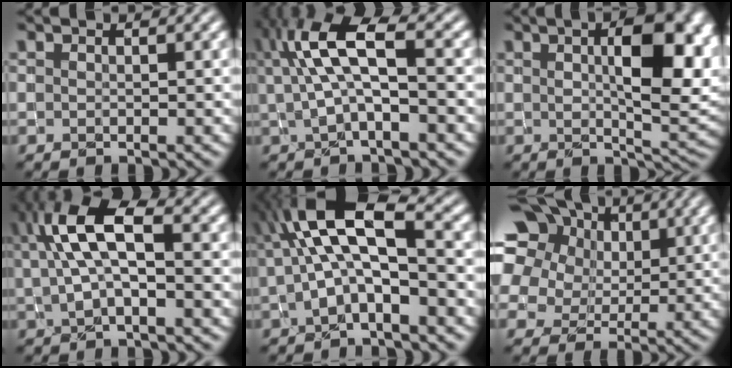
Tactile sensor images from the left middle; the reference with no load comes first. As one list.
[{"total": 6.3, "force": [1.1, 2.0, 5.9], "torque": [-0.124, 0.008, 0.016]}, {"total": 10.1, "force": [2.3, 3.6, 9.2], "torque": [-0.120, 0.002, 0.038]}, {"total": 6.3, "force": [1.0, 2.5, 5.6], "torque": [-0.115, 0.010, 0.014]}, {"total": 7.8, "force": [1.1, 2.8, 7.2], "torque": [-0.135, 0.016, 0.010]}, {"total": 16.5, "force": [7.8, 12.2, 7.9], "torque": [-0.202, 0.046, 0.149]}]